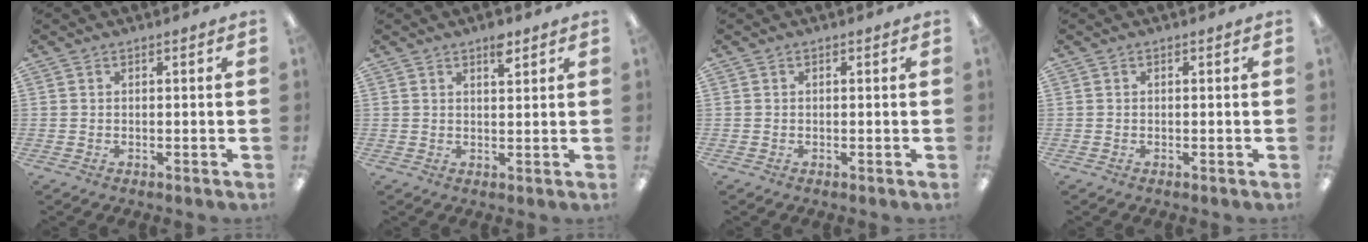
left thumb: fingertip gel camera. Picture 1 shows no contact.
{"total": 3.8, "force": [2.6, 1.4, 2.3], "torque": [-0.027, -0.009, 0.041]}
{"total": 0.0}
{"total": 0.0}